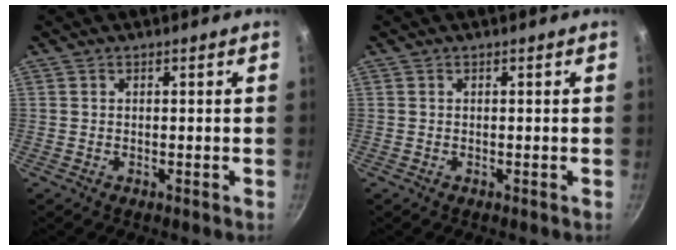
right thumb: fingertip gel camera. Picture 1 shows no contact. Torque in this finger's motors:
{"motor_torque": [0.01, 0.00, -0.10, 0.11, 0.00]}